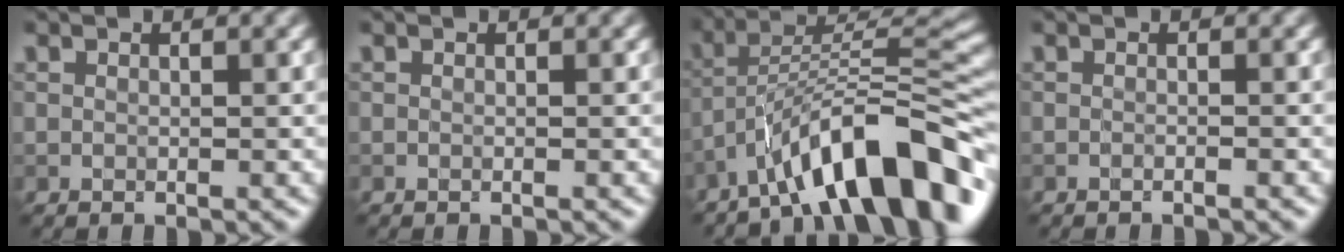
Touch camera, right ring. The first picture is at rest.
{"total": 0.0}
{"total": 11.6, "force": [-7.3, 3.0, 8.5], "torque": [-0.111, 0.030, -0.126]}
{"total": 0.7, "force": [-0.5, 0.1, 0.4], "torque": [-0.005, -0.001, -0.014]}